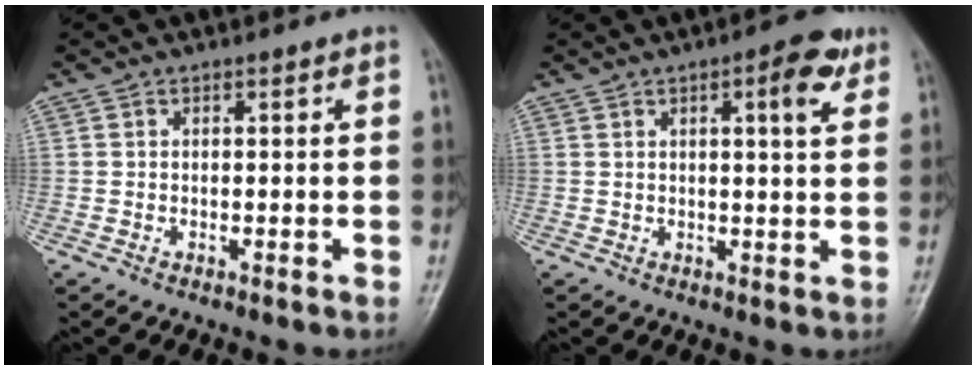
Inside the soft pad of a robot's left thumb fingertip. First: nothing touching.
{"total": 6.0, "force": [2.8, 1.6, 5.0], "torque": [-0.060, -0.008, 0.033]}